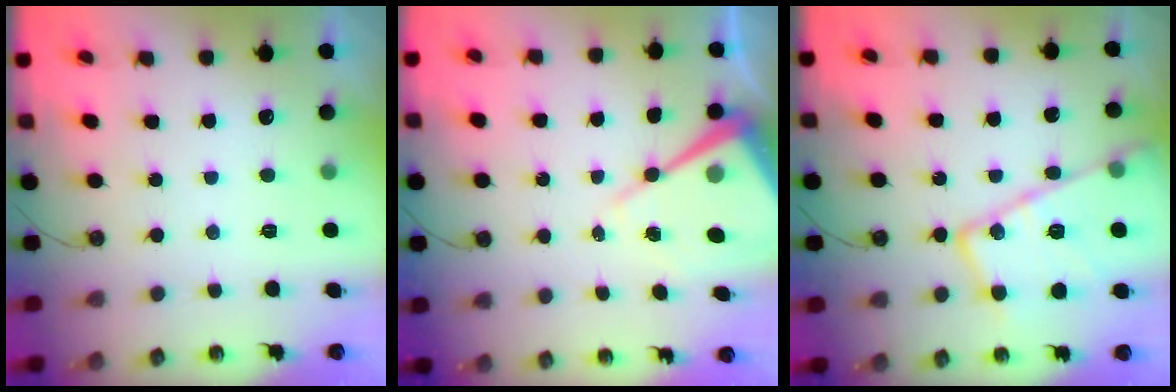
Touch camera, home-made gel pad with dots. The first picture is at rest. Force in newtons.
{"total": 12.4, "press": 12.3, "slide": 1.2}
{"total": 21.1, "press": 21.0, "slide": 2.3}